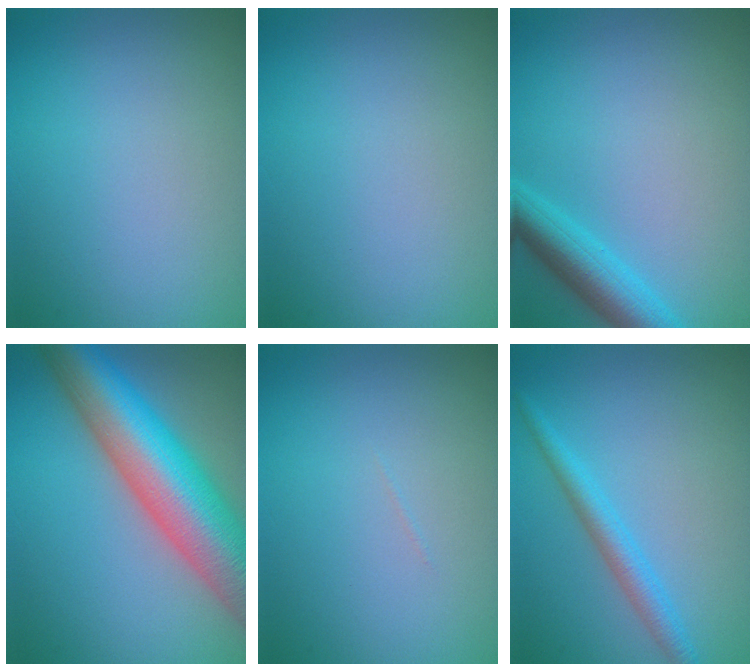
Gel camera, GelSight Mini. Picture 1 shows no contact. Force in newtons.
{"total": 0.0}
{"total": 4.2, "press": 4.2, "slide": 0.2}
{"total": 13.0, "press": 13.0, "slide": 0.5}
{"total": 0.0}
{"total": 2.5, "press": 2.5, "slide": 0.1}